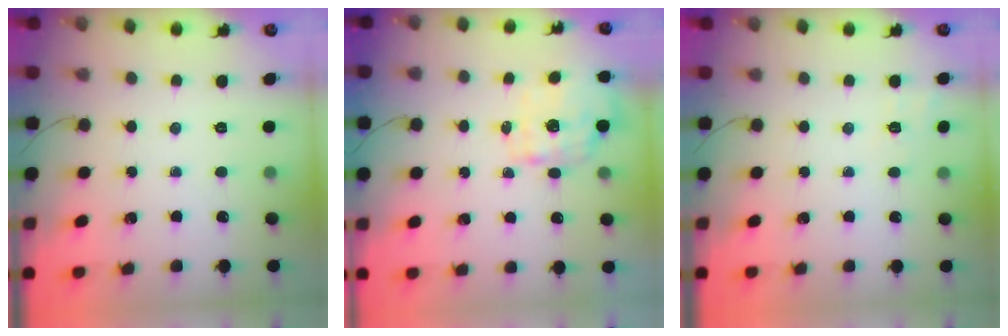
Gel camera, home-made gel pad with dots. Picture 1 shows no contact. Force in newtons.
{"total": 2.0, "press": 1.8, "slide": 1.0}
{"total": 6.9, "press": 6.6, "slide": 2.0}